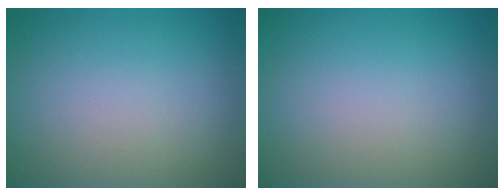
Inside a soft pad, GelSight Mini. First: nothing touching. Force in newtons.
{"total": 0.0}